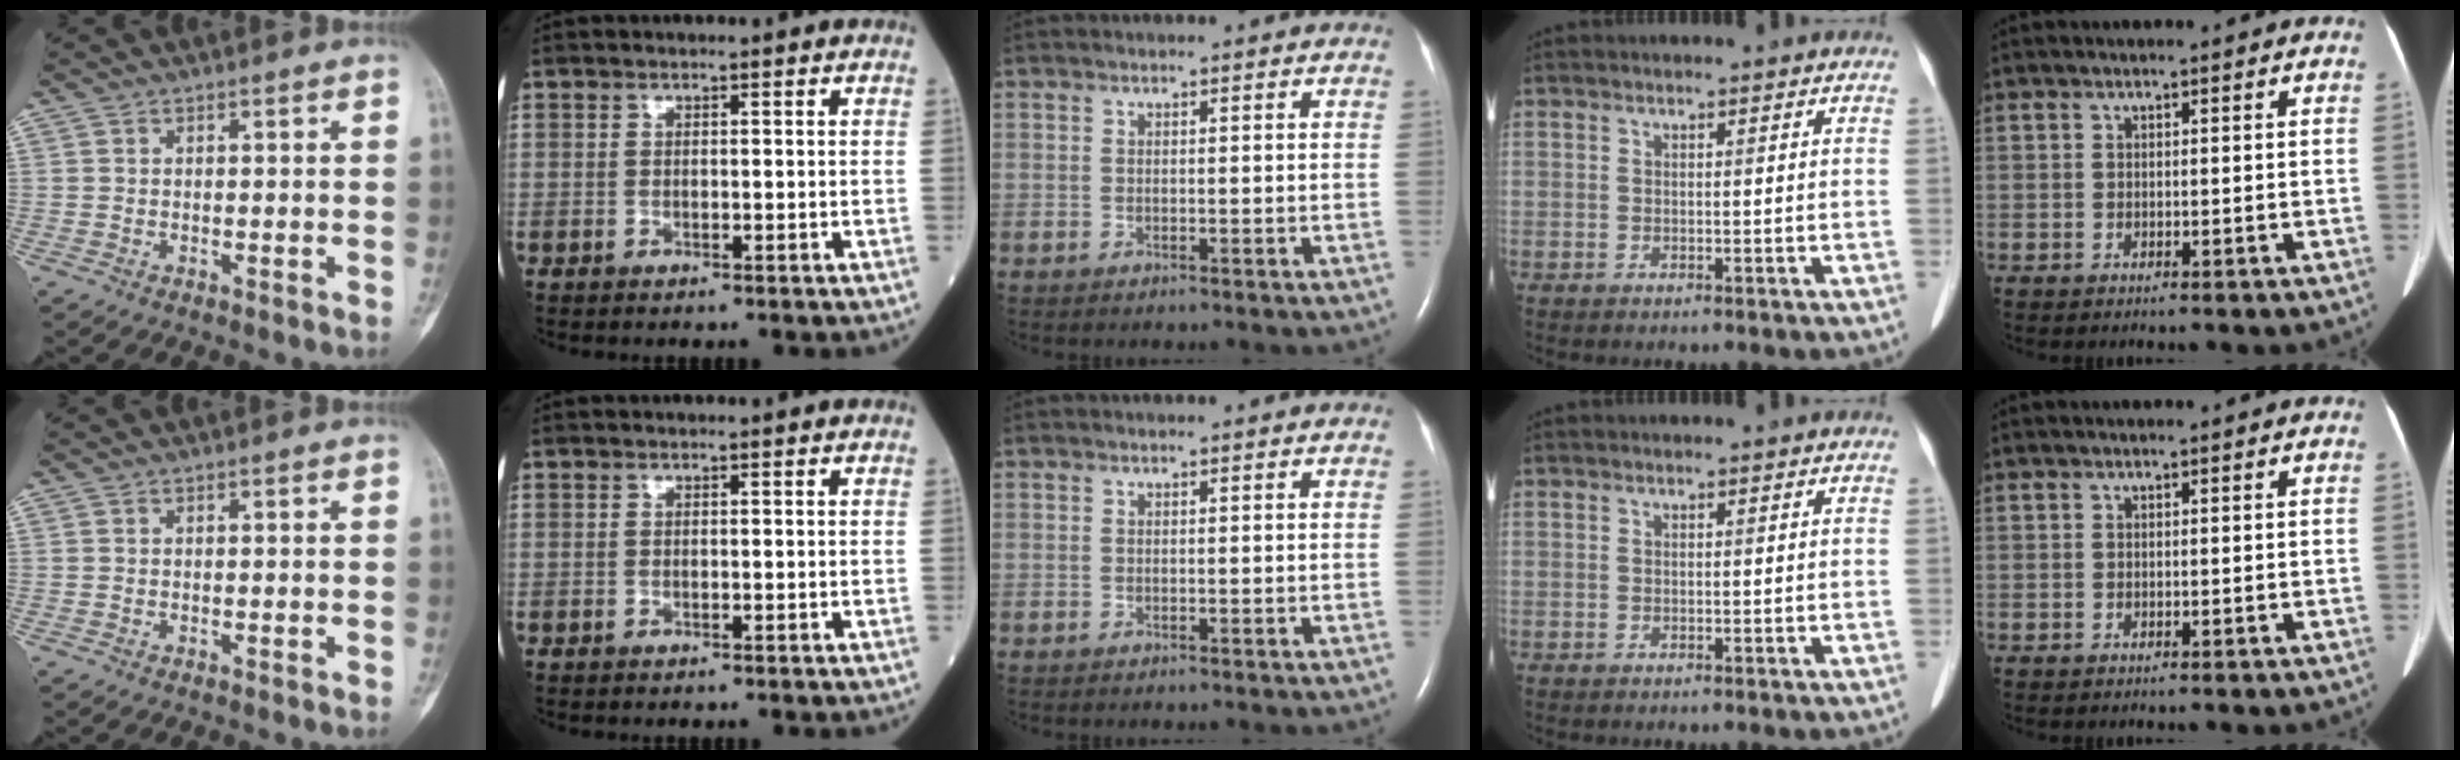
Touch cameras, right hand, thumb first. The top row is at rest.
{}